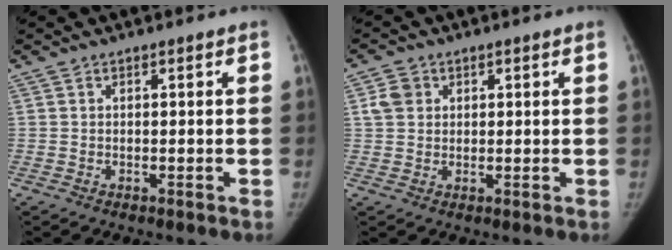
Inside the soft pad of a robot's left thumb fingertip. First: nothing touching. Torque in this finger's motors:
{"motor_torque": [0.65, 0.79, 0.42, -0.66, 0.23]}